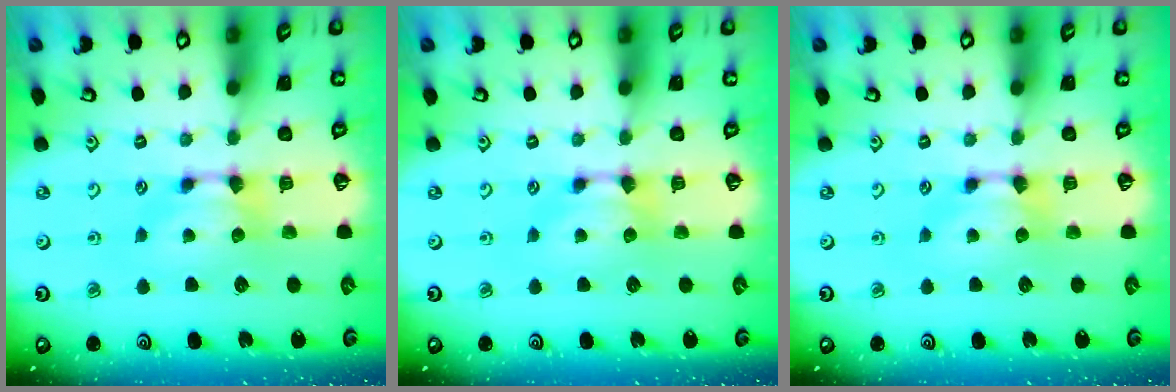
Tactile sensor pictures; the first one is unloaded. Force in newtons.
{"total": 0.0}
{"total": 0.0}